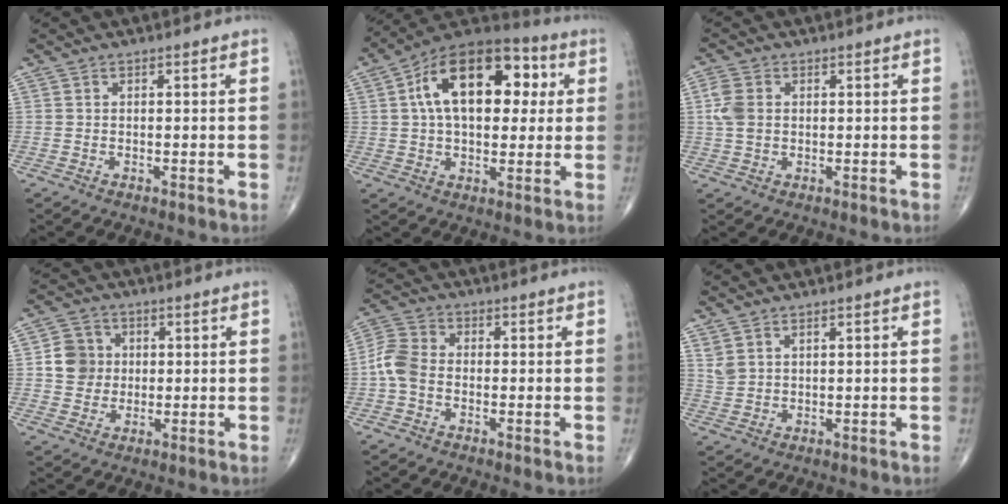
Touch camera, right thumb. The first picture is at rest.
{"total": 20.4, "force": [4.7, 11.7, 16.0], "torque": [-0.221, 0.021, 0.064]}
{"total": 4.7, "force": [0.6, 3.4, 3.1], "torque": [-0.069, 0.005, 0.010]}
{"total": 6.5, "force": [0.6, 6.1, 2.3], "torque": [-0.013, 0.003, 0.006]}
{"total": 6.0, "force": [-1.2, 4.3, 4.0], "torque": [-0.082, 0.017, -0.038]}
{"total": 2.5, "force": [1.6, 1.5, 1.1], "torque": [-0.015, -0.008, 0.040]}